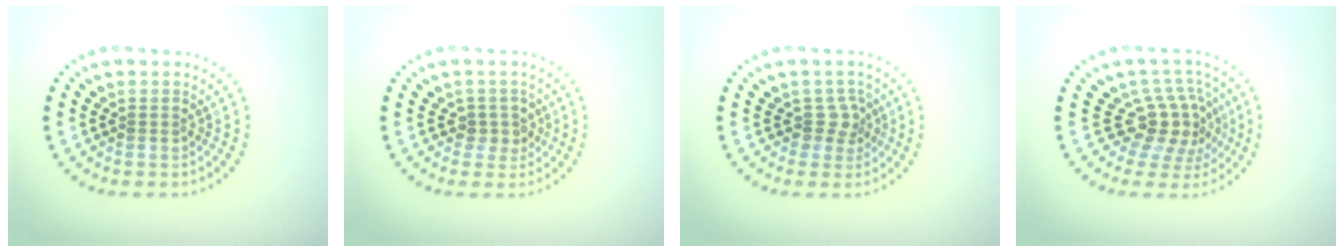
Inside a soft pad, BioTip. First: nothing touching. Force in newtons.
{"total": 1.7, "press": 1.3, "slide": 1.0}
{"total": 1.9, "press": 1.4, "slide": 1.3}
{"total": 4.1, "press": 3.1, "slide": 2.6}